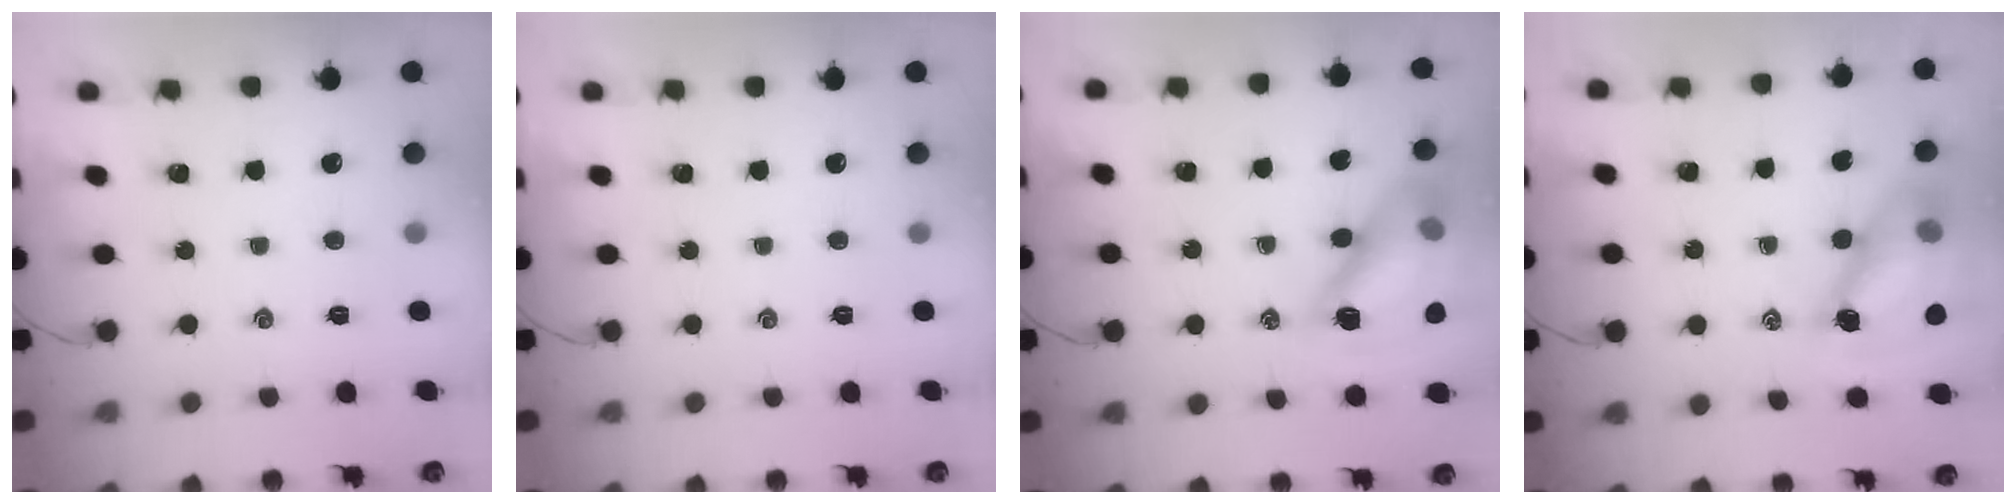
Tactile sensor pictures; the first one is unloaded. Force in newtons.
{"total": 0.0}
{"total": 16.6, "press": 16.5, "slide": 2.6}
{"total": 12.7, "press": 12.2, "slide": 3.6}